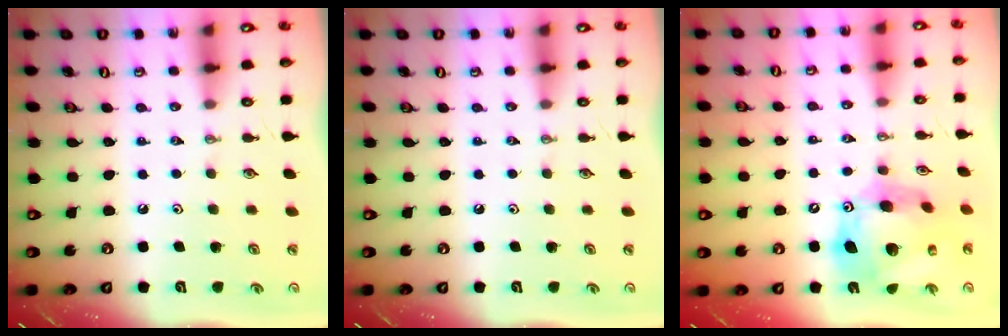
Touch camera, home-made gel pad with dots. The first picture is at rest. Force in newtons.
{"total": 0.0}
{"total": 19.0, "press": 18.9, "slide": 1.8}